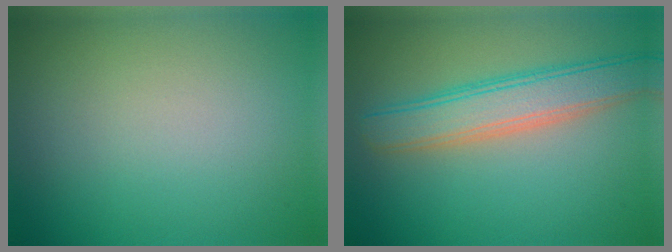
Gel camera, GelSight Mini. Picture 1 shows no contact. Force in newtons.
{"total": 5.1, "press": 5.1, "slide": 0.2}